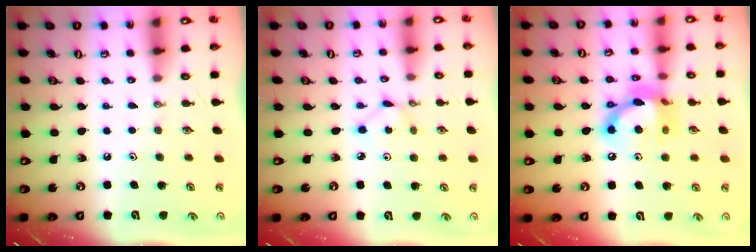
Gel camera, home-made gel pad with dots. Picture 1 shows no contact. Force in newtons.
{"total": 1.4, "press": 1.4, "slide": 0.2}
{"total": 13.6, "press": 13.6, "slide": 0.8}